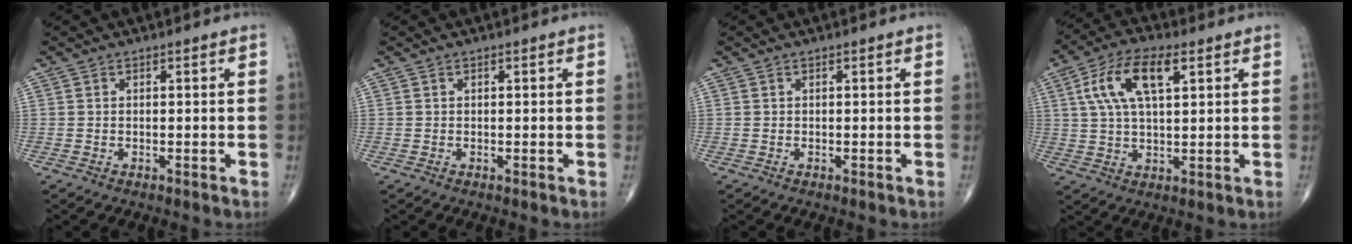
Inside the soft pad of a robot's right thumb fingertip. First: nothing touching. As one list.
[{"total": 0.0}, {"total": 0.0}, {"total": 11.5, "force": [4.0, 4.9, 9.6], "torque": [-0.190, 0.009, 0.073]}]